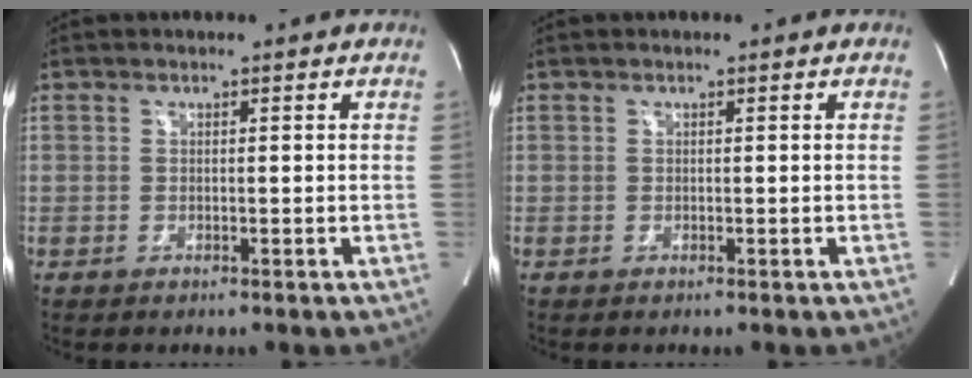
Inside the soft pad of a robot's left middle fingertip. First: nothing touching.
{"total": 0.0}